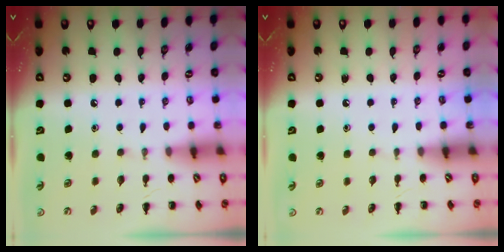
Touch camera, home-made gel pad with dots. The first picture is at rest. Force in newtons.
{"total": 0.0}